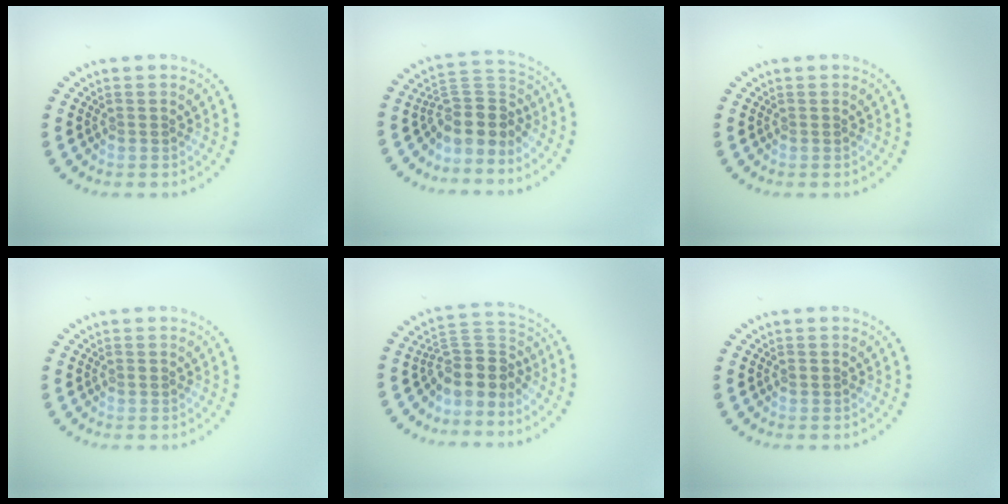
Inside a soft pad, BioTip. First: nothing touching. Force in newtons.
{"total": 4.1, "press": 3.3, "slide": 2.5}
{"total": 0.0}
{"total": 0.5, "press": 0.5, "slide": 0.2}
{"total": 4.1, "press": 3.3, "slide": 2.5}
{"total": 0.5, "press": 0.5, "slide": 0.1}